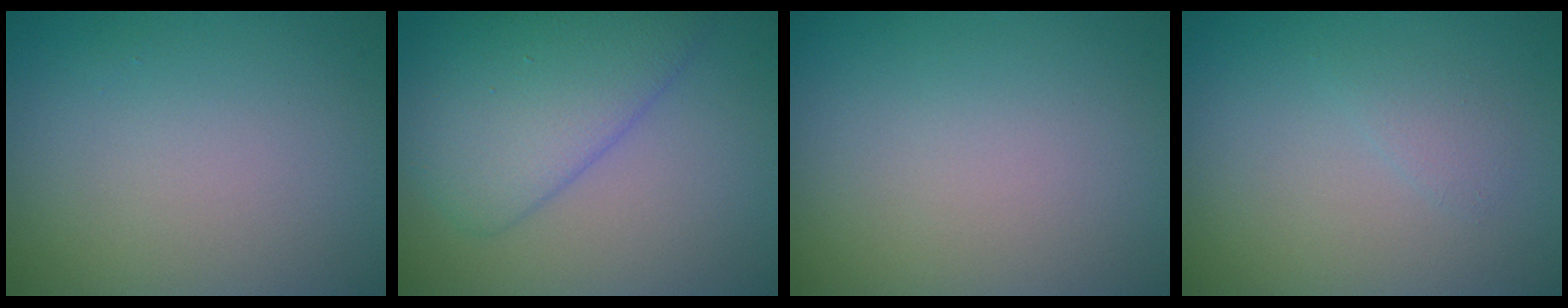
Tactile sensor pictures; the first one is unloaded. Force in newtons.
{"total": 5.4, "press": 5.4, "slide": 0.2}
{"total": 0.0}
{"total": 0.9, "press": 0.9, "slide": 0.1}